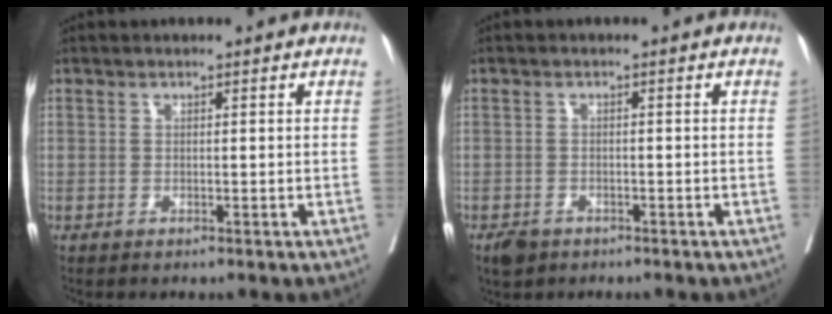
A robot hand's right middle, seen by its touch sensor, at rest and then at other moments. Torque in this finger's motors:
{"motor_torque": [-0.25, -0.17, 0.04, 0.03]}